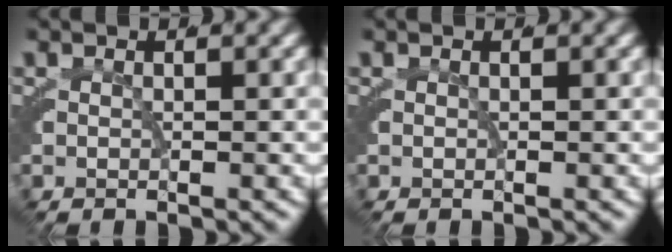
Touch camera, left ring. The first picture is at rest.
{"total": 0.0}